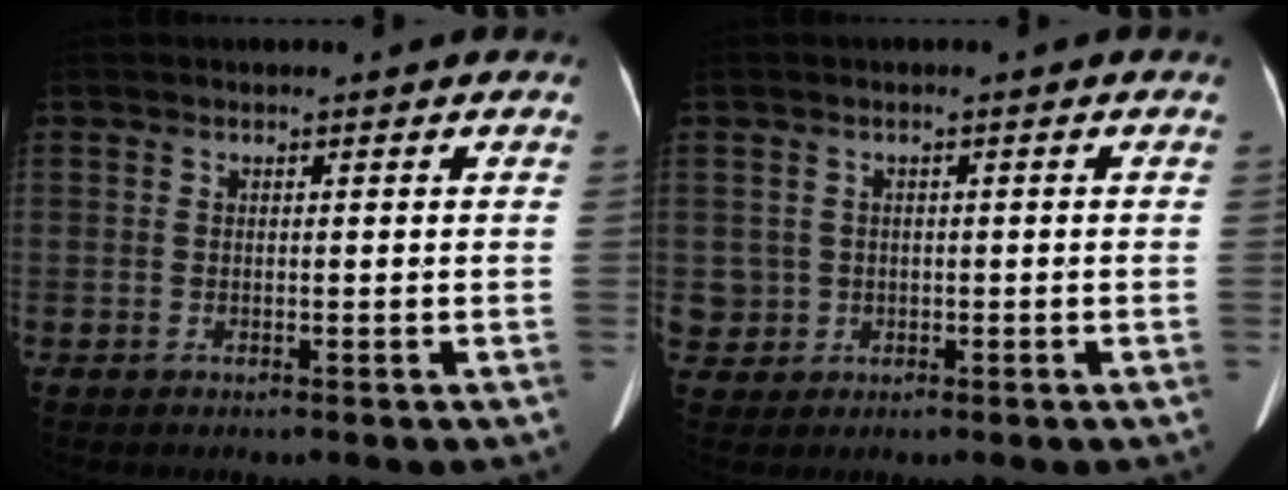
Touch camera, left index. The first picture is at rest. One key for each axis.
{"total": 4.7, "fx": -0.3, "fy": 4.7, "fz": 0.1, "tx": -0.008, "ty": 0.012, "tz": 0.003}